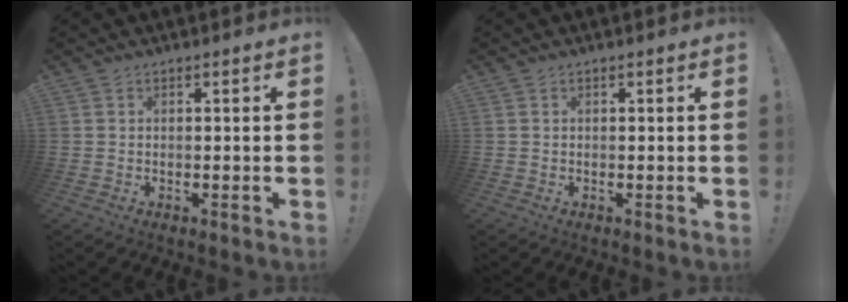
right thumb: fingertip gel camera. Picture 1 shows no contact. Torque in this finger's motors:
{"motor_torque": [0.00, 0.00, -0.08, 0.08, 0.00]}